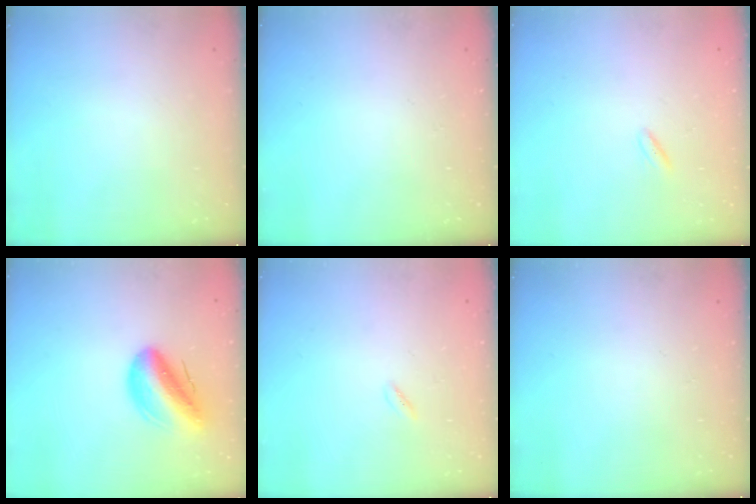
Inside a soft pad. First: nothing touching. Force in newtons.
{"total": 0.0}
{"total": 2.2, "press": 2.0, "slide": 1.0}
{"total": 14.5, "press": 13.9, "slide": 4.2}
{"total": 0.9, "press": 0.8, "slide": 0.5}
{"total": 0.0}